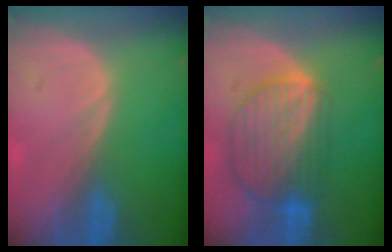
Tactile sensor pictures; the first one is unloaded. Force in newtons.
{"total": 9.3, "press": 7.9, "slide": 4.9}